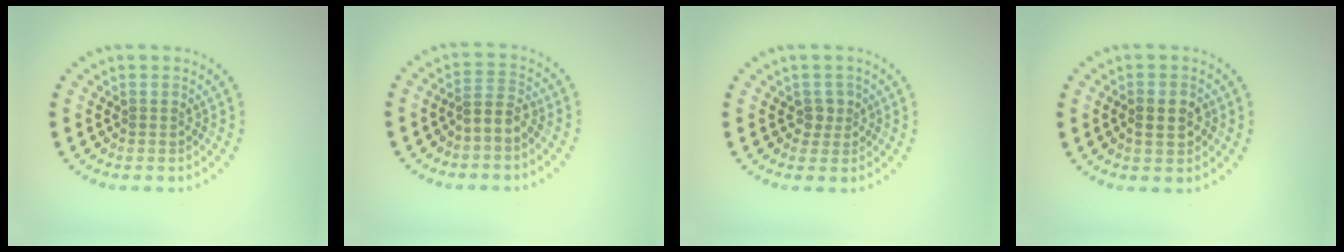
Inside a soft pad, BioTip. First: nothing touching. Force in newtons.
{"total": 1.8, "press": 1.5, "slide": 1.0}
{"total": 1.4, "press": 1.1, "slide": 0.8}
{"total": 2.4, "press": 2.4, "slide": 0.2}